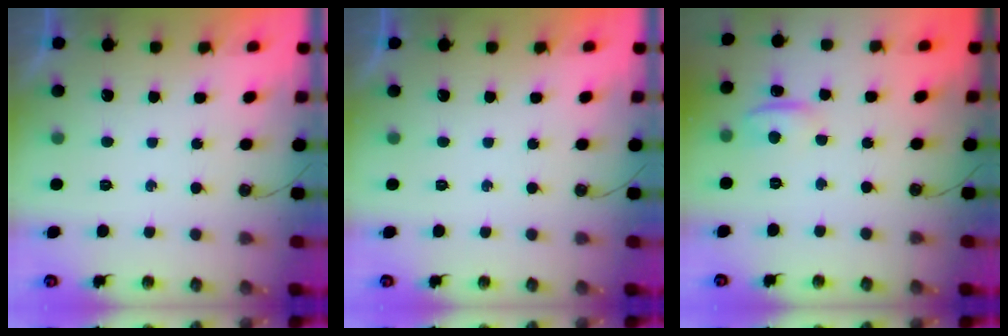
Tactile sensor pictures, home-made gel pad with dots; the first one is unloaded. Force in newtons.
{"total": 0.0}
{"total": 4.7, "press": 2.7, "slide": 3.9}